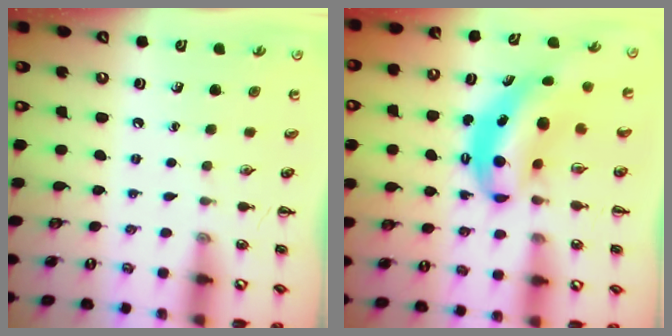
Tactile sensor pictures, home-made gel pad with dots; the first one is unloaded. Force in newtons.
{"total": 8.3, "press": 8.0, "slide": 2.1}